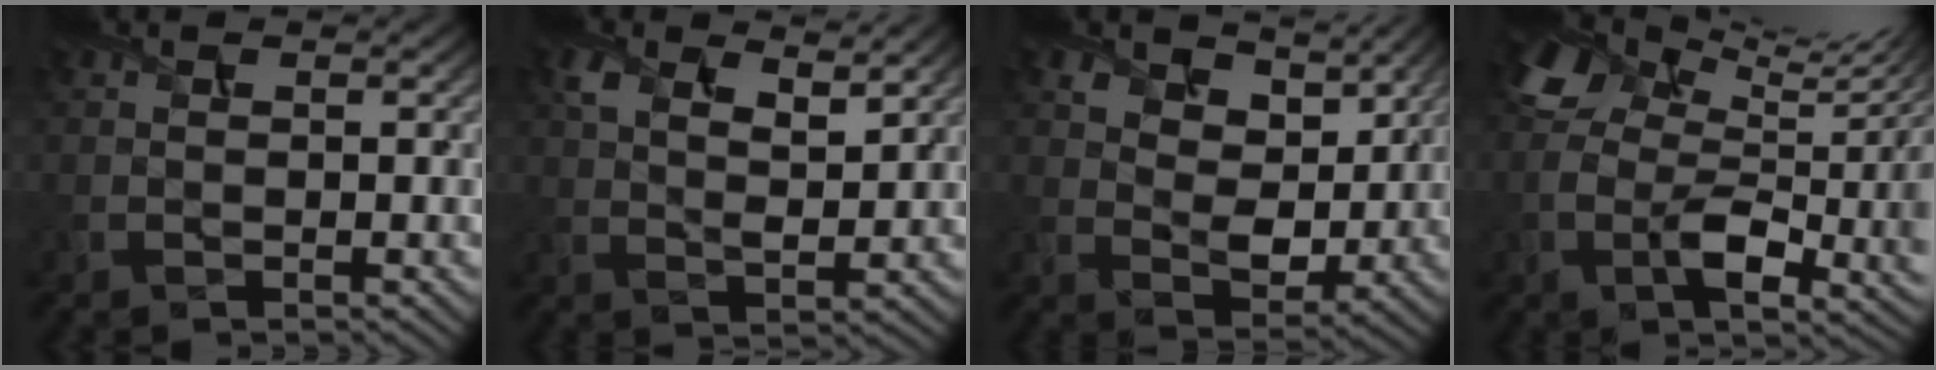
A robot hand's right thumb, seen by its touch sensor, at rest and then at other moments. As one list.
[{"total": 6.3, "force": [3.7, 2.7, 4.3], "torque": [-0.090, 0.000, 0.072]}, {"total": 6.7, "force": [3.7, 4.4, 3.3], "torque": [-0.074, -0.006, 0.057]}, {"total": 12.9, "force": [3.1, 7.5, 10.0], "torque": [-0.207, -0.027, 0.062]}]